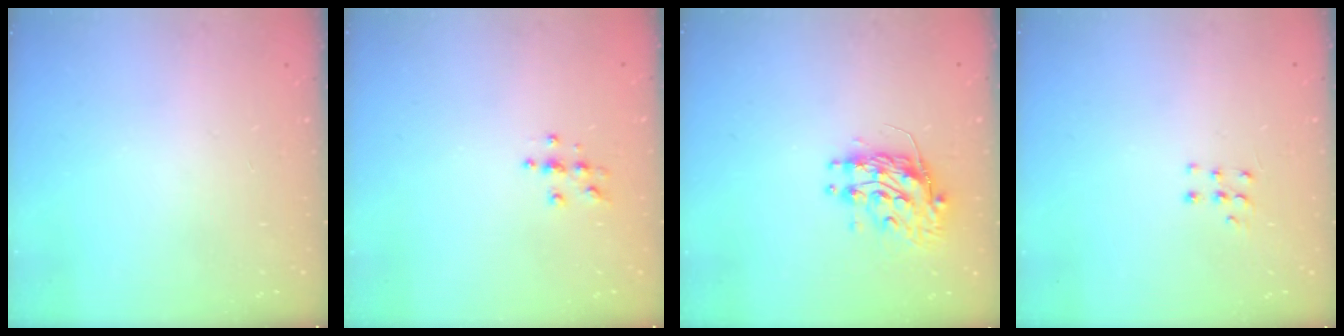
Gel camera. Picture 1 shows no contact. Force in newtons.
{"total": 3.9, "press": 3.9, "slide": 0.3}
{"total": 10.4, "press": 10.4, "slide": 0.9}
{"total": 3.3, "press": 3.3, "slide": 0.5}